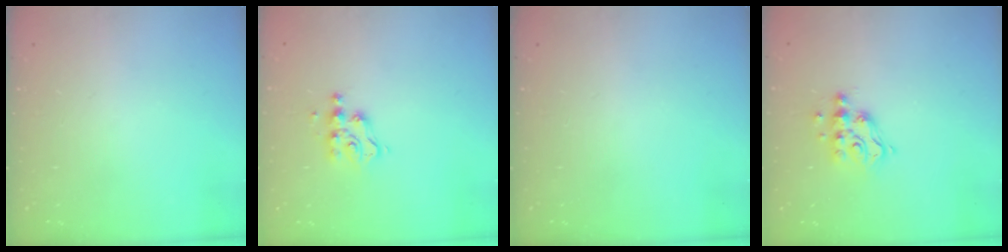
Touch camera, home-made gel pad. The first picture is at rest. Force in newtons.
{"total": 4.9, "press": 4.8, "slide": 0.5}
{"total": 0.0}
{"total": 9.6, "press": 9.6, "slide": 0.7}